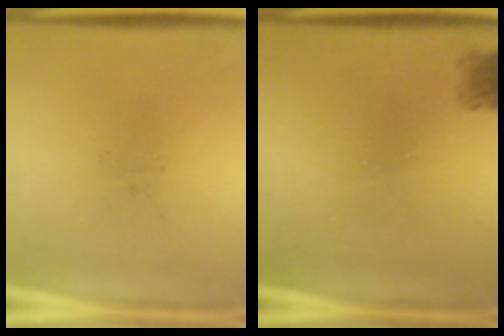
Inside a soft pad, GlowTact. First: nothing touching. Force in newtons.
{"total": 2.1}